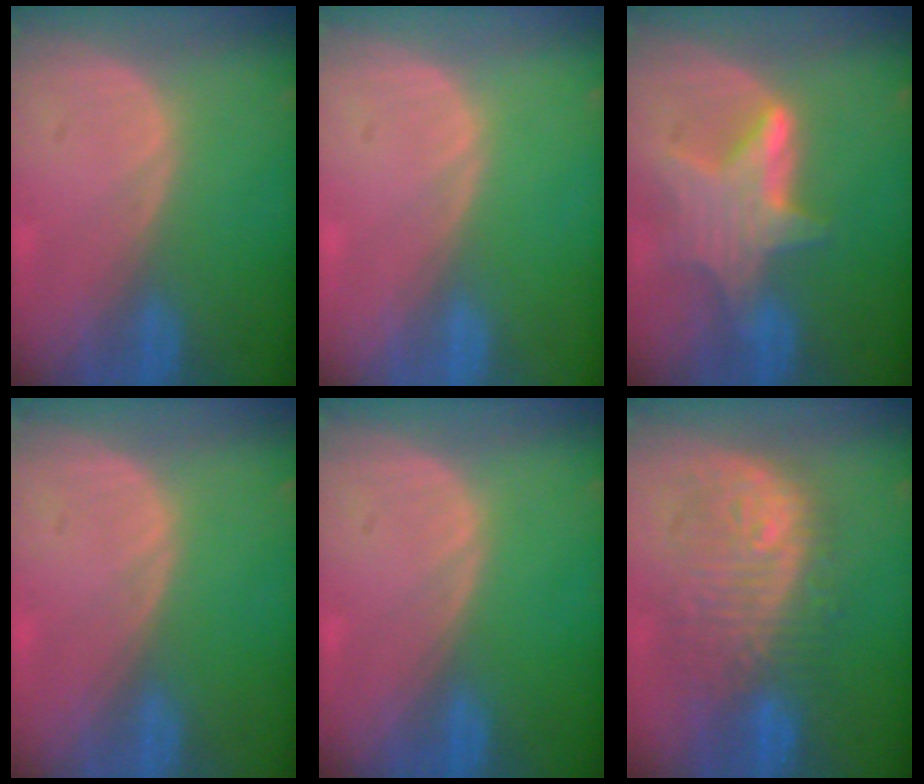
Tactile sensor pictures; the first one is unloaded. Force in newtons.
{"total": 0.0}
{"total": 6.7, "press": 6.5, "slide": 1.7}
{"total": 0.0}
{"total": 0.0}
{"total": 10.4, "press": 10.1, "slide": 2.6}